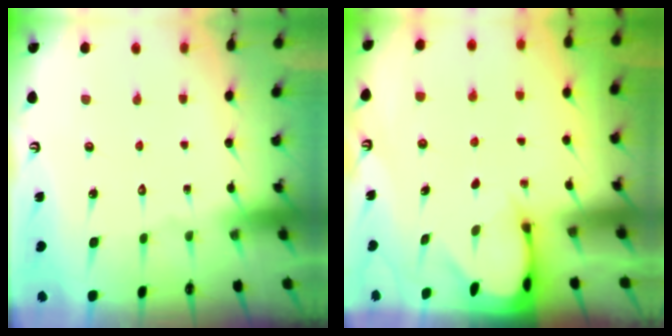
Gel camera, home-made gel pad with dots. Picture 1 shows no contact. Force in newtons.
{"total": 2.0, "press": 2.0, "slide": 0.1}